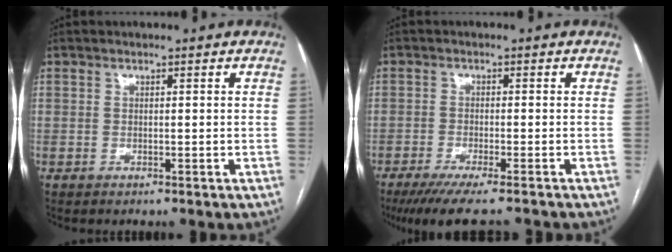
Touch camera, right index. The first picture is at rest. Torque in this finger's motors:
{"motor_torque": [0.84, -0.82, 0.37, 0.10]}